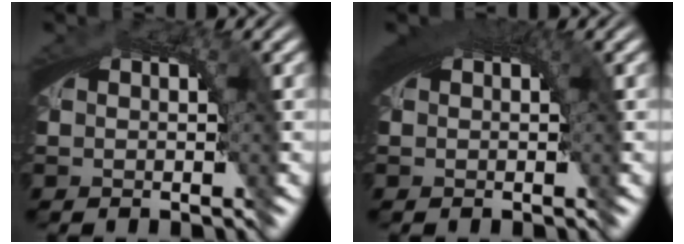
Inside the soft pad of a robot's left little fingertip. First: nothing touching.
{"total": 2.4, "force": [0.9, 0.6, 2.1], "torque": [-0.025, 0.008, 0.014]}